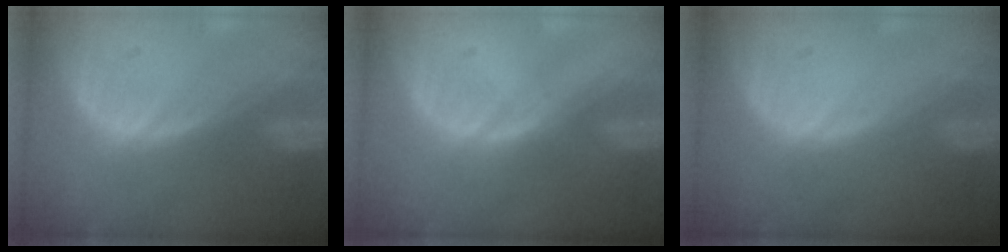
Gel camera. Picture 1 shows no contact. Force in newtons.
{"total": 0.6, "press": 0.6, "slide": 0.1}
{"total": 0.0}